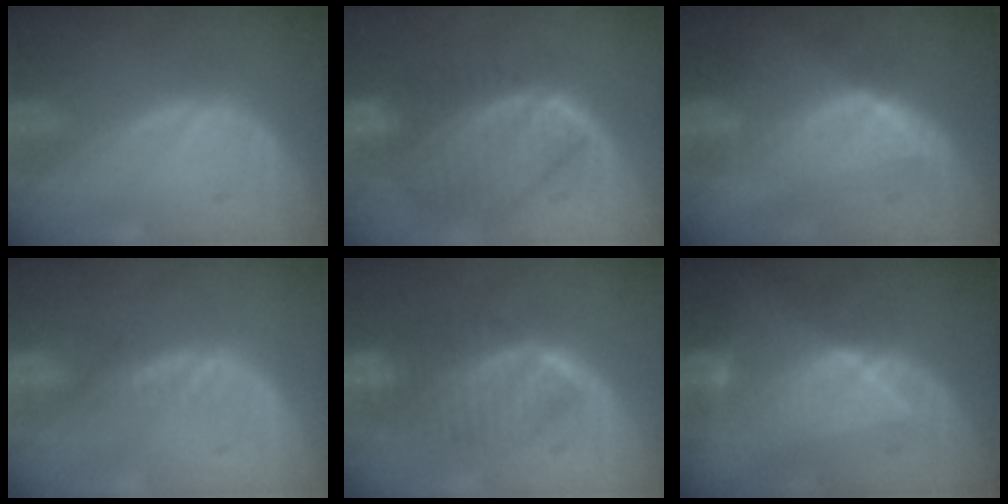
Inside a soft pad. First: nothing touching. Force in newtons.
{"total": 10.0, "press": 8.7, "slide": 5.0}
{"total": 6.5, "press": 5.8, "slide": 2.8}
{"total": 1.4, "press": 1.3, "slide": 0.2}
{"total": 6.5, "press": 6.4, "slide": 1.0}
{"total": 7.5, "press": 7.3, "slide": 2.0}